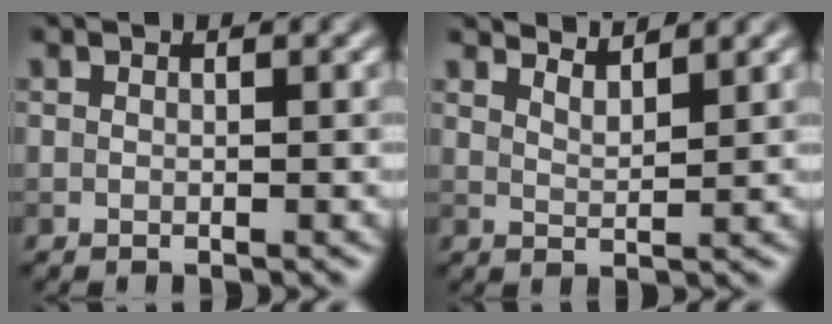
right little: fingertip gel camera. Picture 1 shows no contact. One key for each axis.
{"total": 3.0, "fx": 2.9, "fy": 0.4, "fz": 0.8, "tx": -0.006, "ty": 0.005, "tz": 0.037}